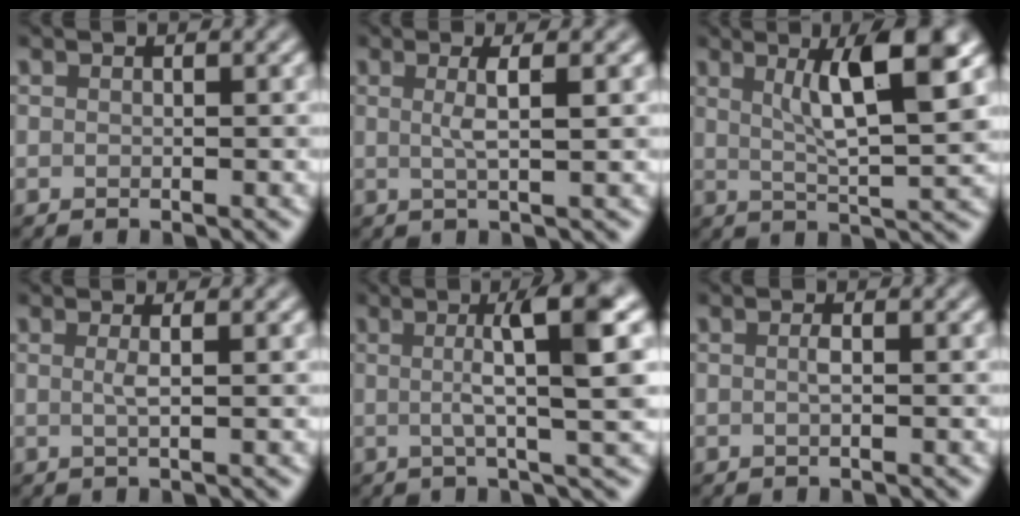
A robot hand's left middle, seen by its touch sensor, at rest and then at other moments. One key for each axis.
{"total": 2.8, "fx": 0.5, "fy": 0.7, "fz": 2.6, "tx": -0.040, "ty": -0.001, "tz": 0.004}
{"total": 7.6, "fx": 2.7, "fy": 1.7, "fz": 6.9, "tx": -0.096, "ty": 0.003, "tz": 0.045}
{"total": 1.4, "fx": 0.2, "fy": 0.3, "fz": 1.3, "tx": -0.022, "ty": 0.000, "tz": -0.002}
{"total": 6.9, "fx": 1.1, "fy": 1.1, "fz": 6.7, "tx": -0.100, "ty": 0.012, "tz": 0.015}
{"total": 0.7, "fx": 0.0, "fy": 0.1, "fz": 0.7, "tx": -0.015, "ty": 0.001, "tz": 0.000}